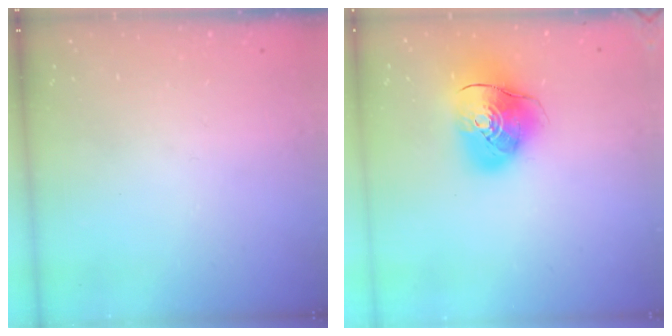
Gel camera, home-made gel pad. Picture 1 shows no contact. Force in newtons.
{"total": 12.8, "press": 12.6, "slide": 2.1}